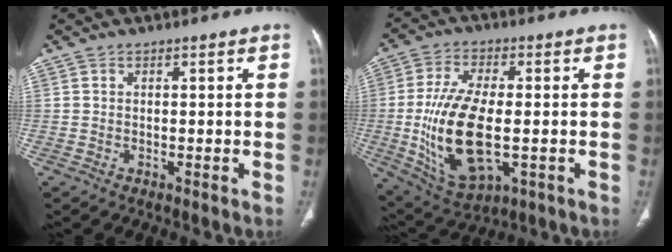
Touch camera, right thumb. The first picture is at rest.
{"total": 17.3, "force": [-2.3, 8.1, 15.0], "torque": [-0.290, -0.006, -0.027]}